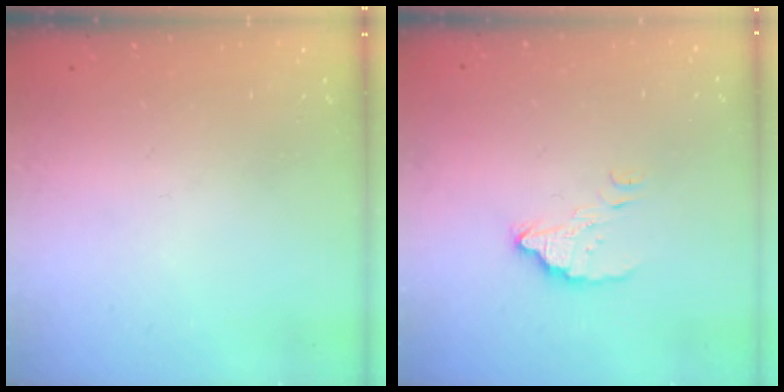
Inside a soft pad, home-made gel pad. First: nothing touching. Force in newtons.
{"total": 4.0, "press": 4.0, "slide": 0.1}